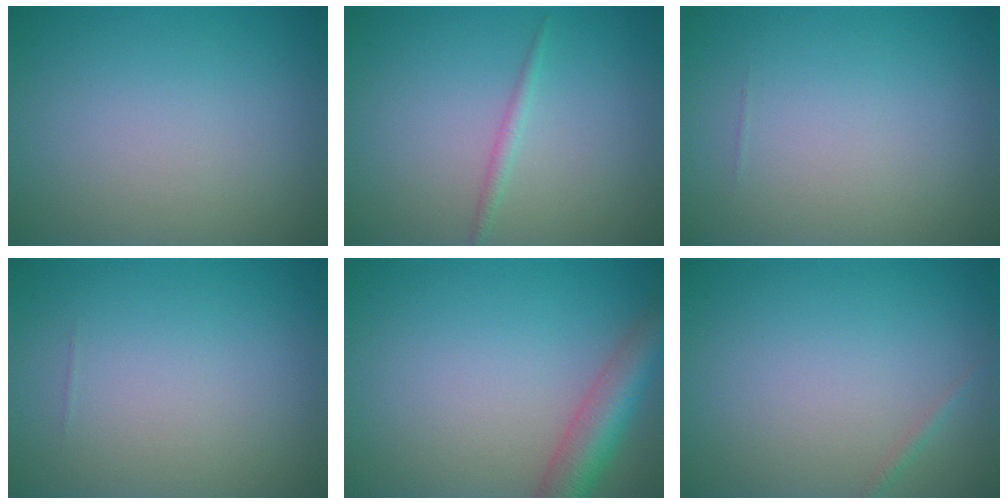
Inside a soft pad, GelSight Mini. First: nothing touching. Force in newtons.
{"total": 1.0, "press": 1.0, "slide": 0.1}
{"total": 0.0}
{"total": 0.0}
{"total": 5.0, "press": 5.0, "slide": 0.2}
{"total": 0.6, "press": 0.6, "slide": 0.0}